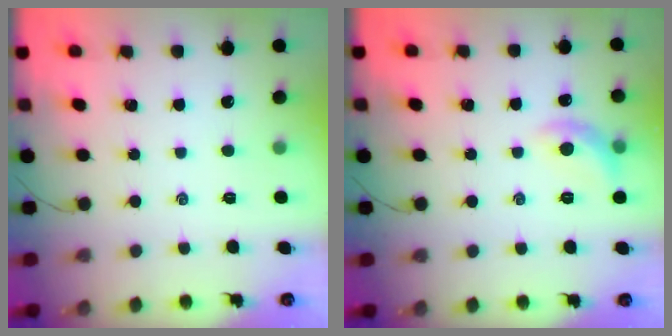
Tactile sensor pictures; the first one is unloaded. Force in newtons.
{"total": 7.9, "press": 7.9, "slide": 0.5}